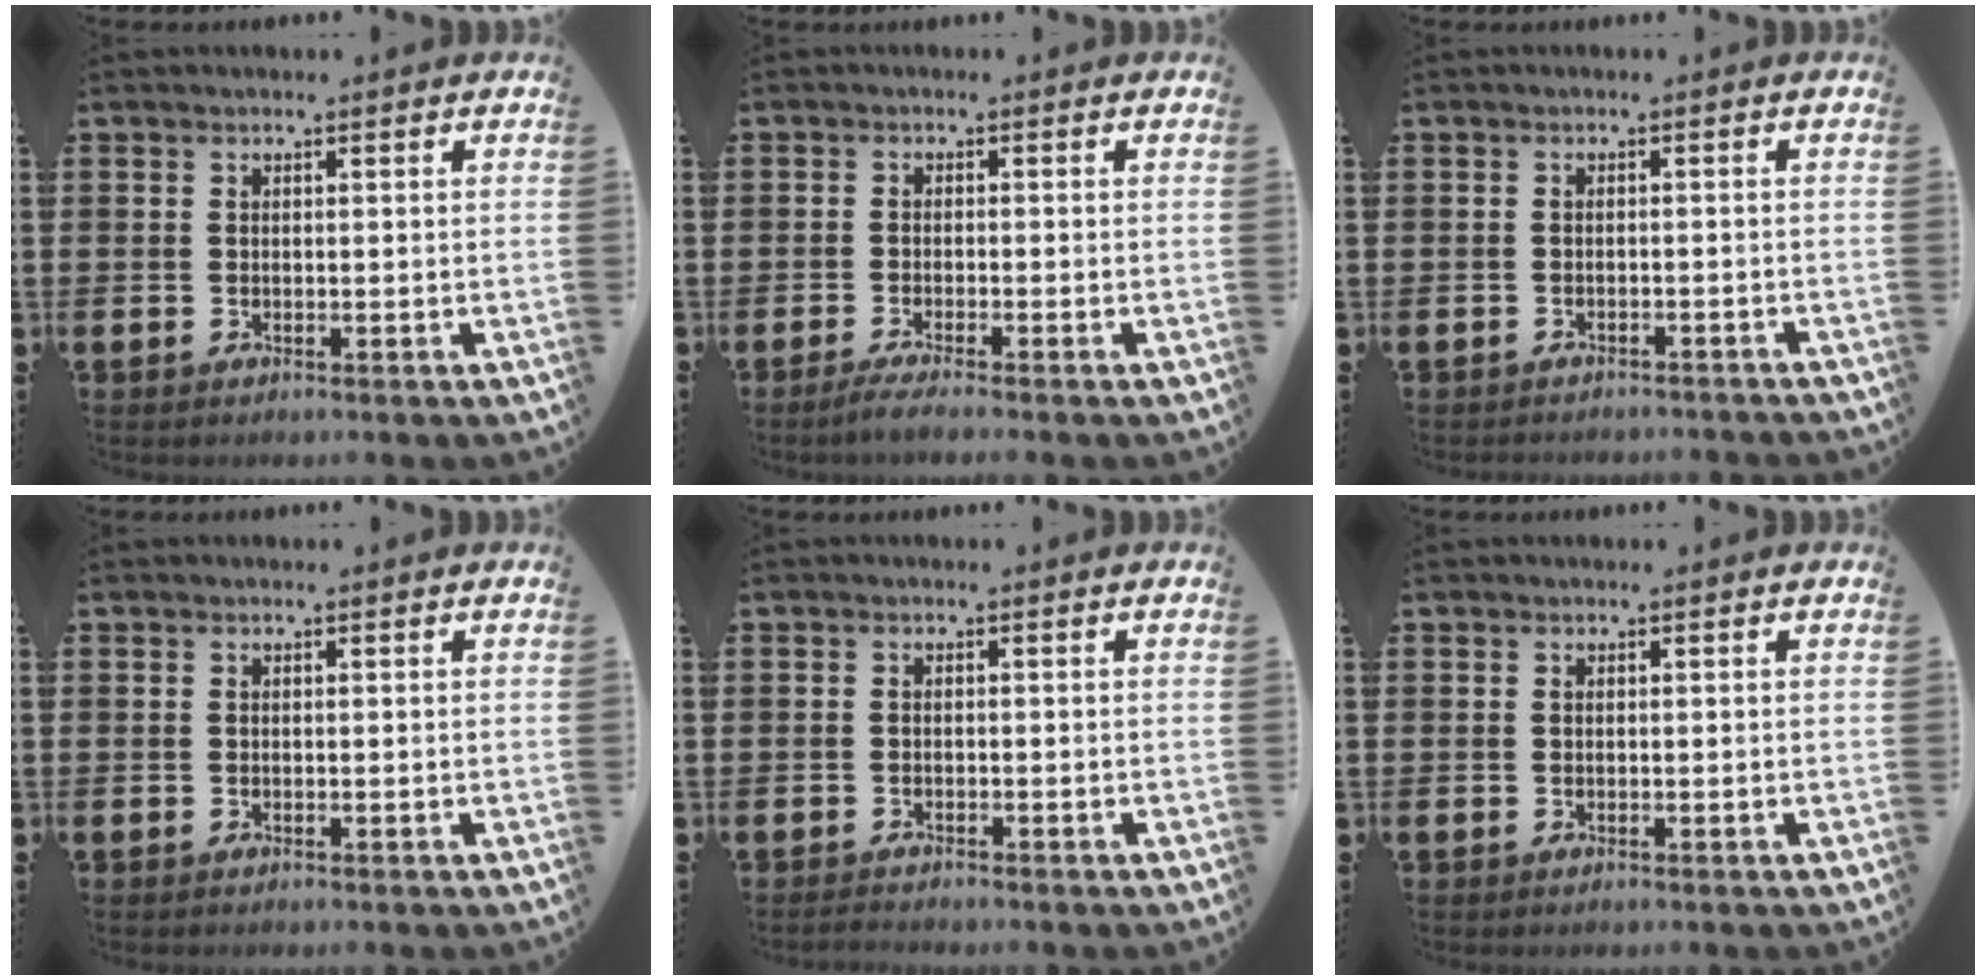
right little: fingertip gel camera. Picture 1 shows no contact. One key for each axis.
{"total": 1.6, "fx": -1.2, "fy": 0.0, "fz": 1.1, "tx": -0.017, "ty": 0.000, "tz": -0.022}
{"total": 1.0, "fx": -1.0, "fy": -0.1, "fz": -0.1, "tx": -0.001, "ty": 0.002, "tz": -0.021}
{"total": 0.0}
{"total": 0.8, "fx": -0.8, "fy": 0.0, "fz": 0.1, "tx": -0.004, "ty": -0.002, "tz": -0.016}
{"total": 0.0}